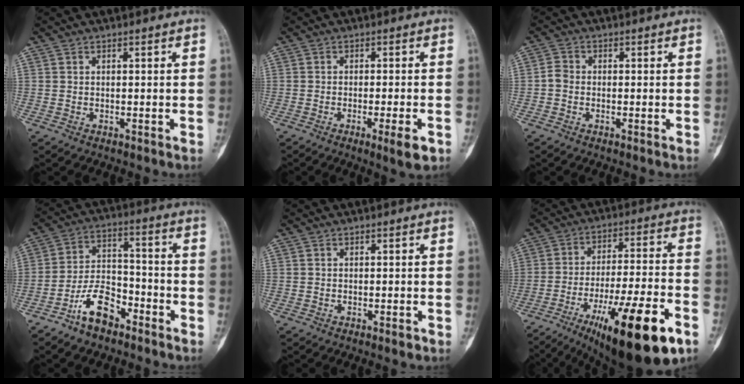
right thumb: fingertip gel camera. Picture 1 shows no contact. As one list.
[{"total": 4.8, "force": [-2.2, 0.7, 4.2], "torque": [-0.065, -0.002, -0.032]}, {"total": 2.0, "force": [-0.6, 1.6, 1.2], "torque": [-0.018, 0.004, -0.020]}, {"total": 9.9, "force": [-6.5, 5.0, 5.6], "torque": [-0.095, 0.059, -0.124]}, {"total": 0.9, "force": [-0.6, 0.3, 0.7], "torque": [-0.011, -0.001, -0.007]}, {"total": 23.6, "force": [-12.1, 5.4, 19.5], "torque": [-0.284, 0.041, -0.182]}]